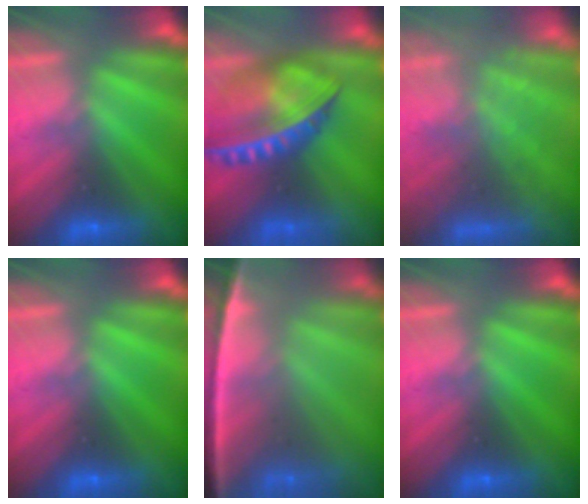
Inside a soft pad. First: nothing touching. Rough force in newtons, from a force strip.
{"total": 13.7}
{"total": 10.5}
{"total": 0.0}
{"total": 7.6}
{"total": 0.0}